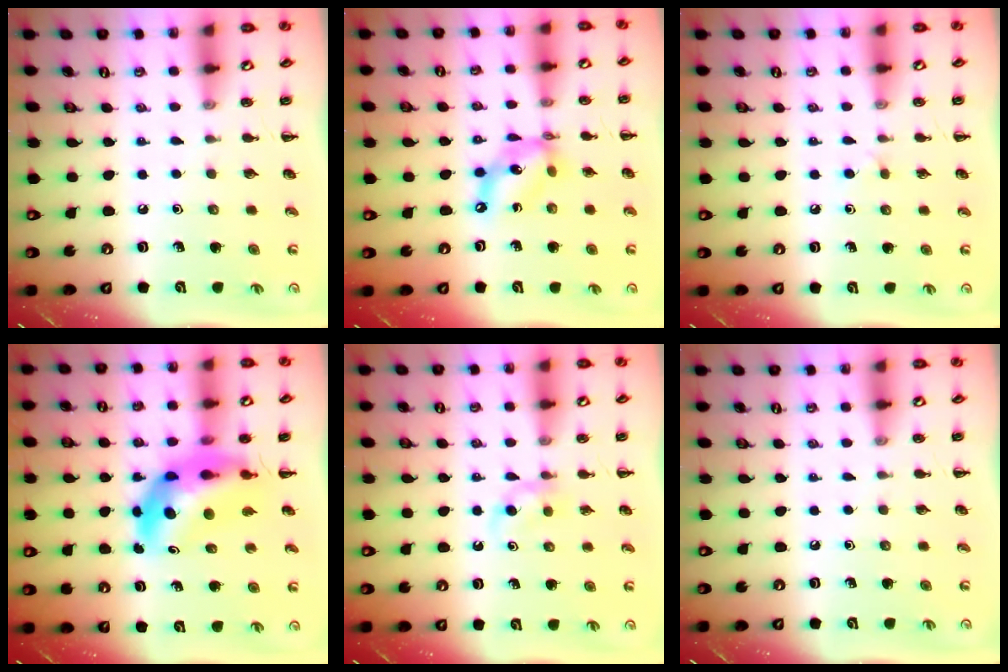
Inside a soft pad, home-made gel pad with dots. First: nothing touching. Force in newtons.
{"total": 10.9, "press": 10.5, "slide": 2.6}
{"total": 2.4, "press": 2.3, "slide": 0.9}
{"total": 11.2, "press": 10.7, "slide": 3.3}
{"total": 3.4, "press": 3.1, "slide": 1.5}
{"total": 0.0}